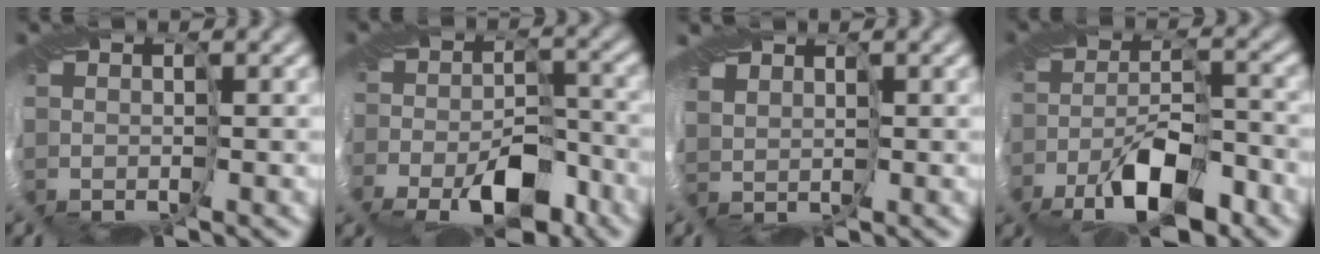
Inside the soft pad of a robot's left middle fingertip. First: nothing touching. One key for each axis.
{"total": 3.7, "fx": -2.6, "fy": 1.9, "fz": 1.8, "tx": -0.015, "ty": -0.011, "tz": -0.042}
{"total": 1.2, "fx": 0.3, "fy": 1.1, "fz": 0.5, "tx": -0.002, "ty": -0.005, "tz": -0.005}
{"total": 4.4, "fx": -3.1, "fy": 1.1, "fz": 3.0, "tx": -0.046, "ty": -0.005, "tz": -0.054}